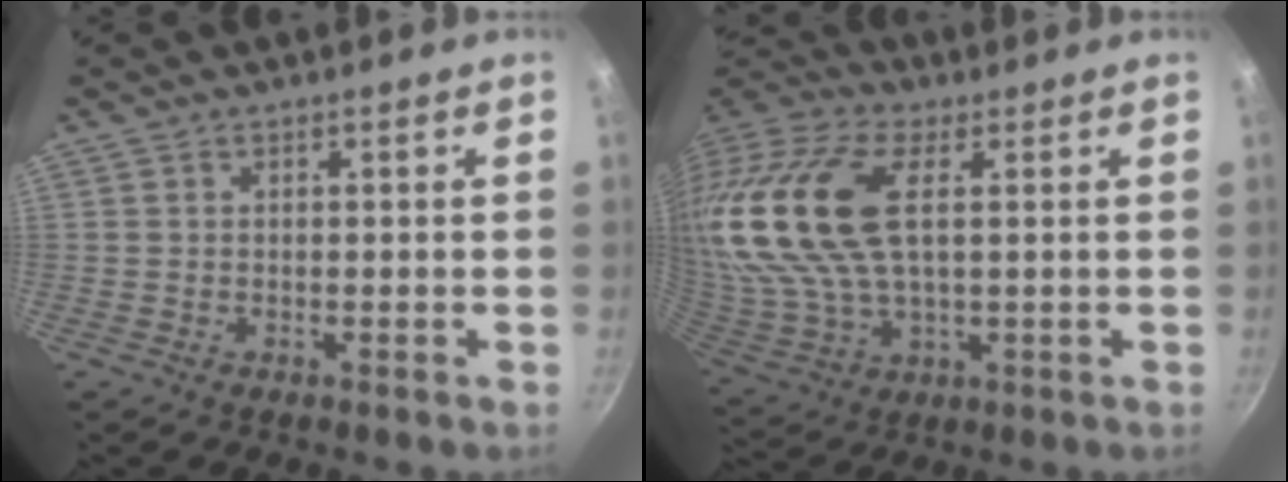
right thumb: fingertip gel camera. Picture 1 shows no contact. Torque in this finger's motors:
{"motor_torque": [-1.04, 2.68, 2.77, 0.00, 0.77]}